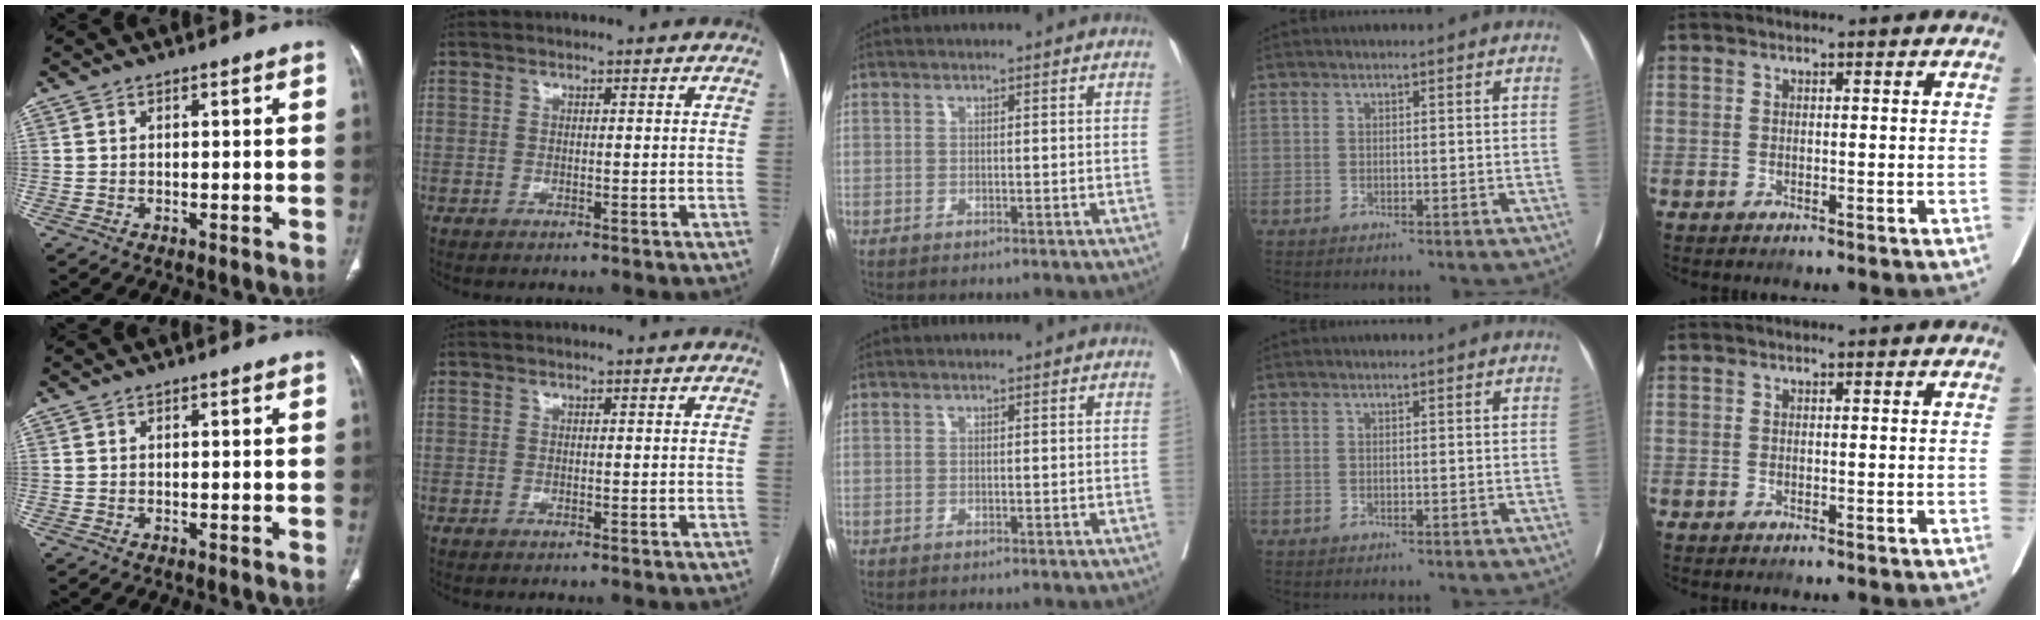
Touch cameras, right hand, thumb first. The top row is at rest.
{}